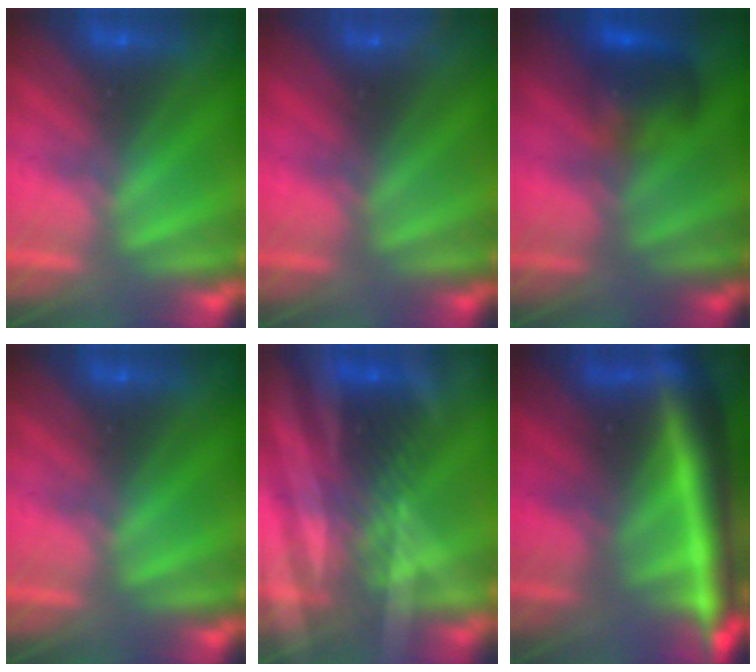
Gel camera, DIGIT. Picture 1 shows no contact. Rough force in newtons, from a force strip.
{"total": 2.4}
{"total": 6.4}
{"total": 0.0}
{"total": 2.9}
{"total": 8.6}